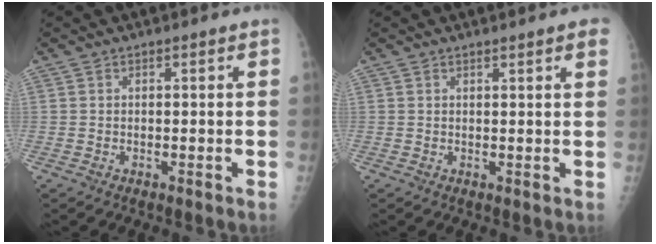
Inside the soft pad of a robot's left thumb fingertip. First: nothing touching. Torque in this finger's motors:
{"motor_torque": [0.10, 0.07, -0.17, -0.30, 0.06]}